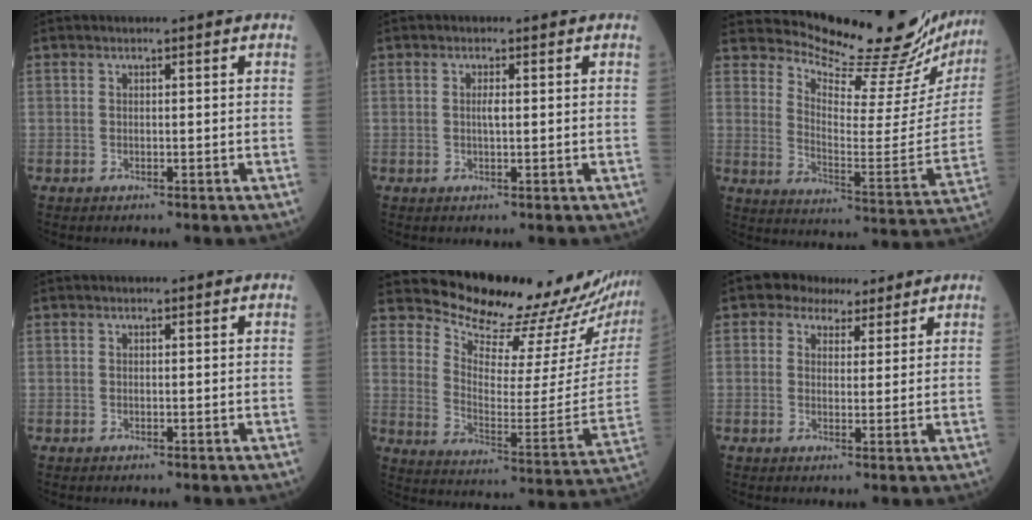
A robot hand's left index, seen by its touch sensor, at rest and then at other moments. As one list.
[{"total": 1.3, "force": [0.1, 0.3, 1.3], "torque": [-0.026, 0.001, 0.001]}, {"total": 22.3, "force": [21.3, 1.8, 6.3], "torque": [-0.110, -0.110, 0.269]}, {"total": 0.0}, {"total": 21.7, "force": [21.1, 0.6, 4.7], "torque": [-0.087, -0.140, 0.277]}, {"total": 4.7, "force": [3.2, 3.2, 1.0], "torque": [-0.014, 0.022, 0.051]}]